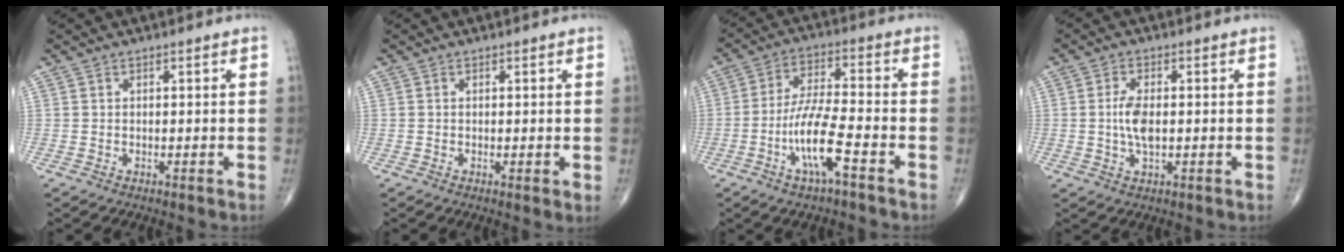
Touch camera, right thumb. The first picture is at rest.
{"total": 1.2, "force": [0.1, 0.2, 1.2], "torque": [-0.022, -0.006, 0.000]}
{"total": 10.4, "force": [-4.6, 1.9, 9.1], "torque": [-0.189, 0.026, -0.089]}
{"total": 4.9, "force": [-0.1, 2.2, 4.4], "torque": [-0.089, -0.001, -0.003]}